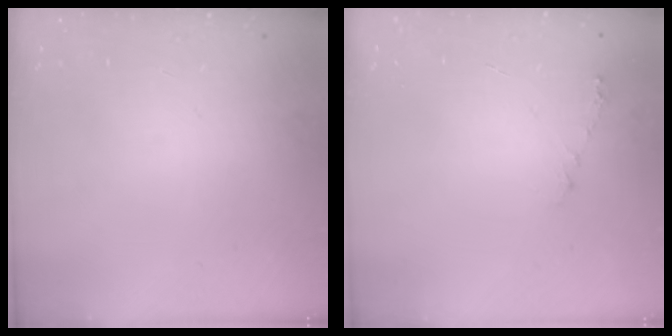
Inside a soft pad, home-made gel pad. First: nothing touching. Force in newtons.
{"total": 4.2, "press": 4.2, "slide": 0.4}